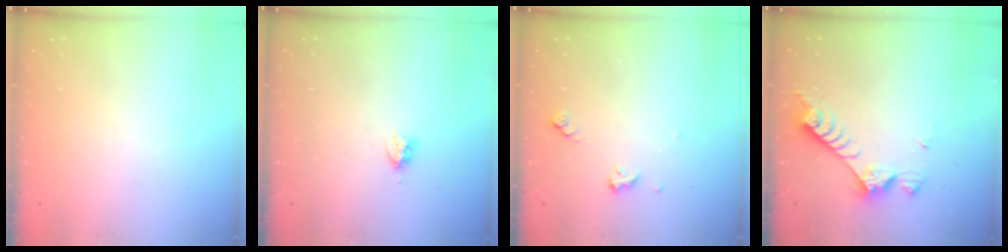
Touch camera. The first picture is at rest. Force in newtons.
{"total": 4.0, "press": 4.0, "slide": 0.4}
{"total": 6.0, "press": 5.7, "slide": 1.7}
{"total": 7.9, "press": 7.8, "slide": 1.3}